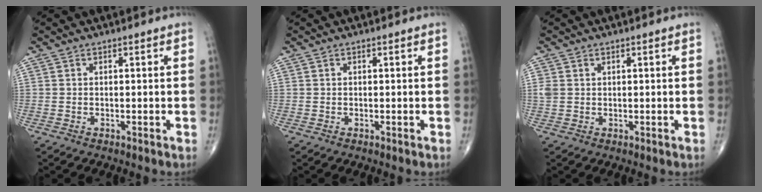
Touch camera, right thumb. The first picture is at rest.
{"total": 0.0}
{"total": 2.1, "force": [0.6, 1.7, 1.1], "torque": [-0.026, 0.004, 0.016]}